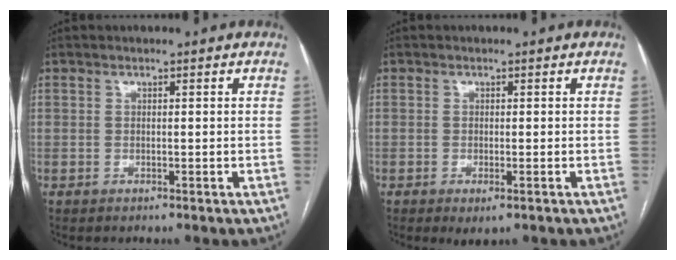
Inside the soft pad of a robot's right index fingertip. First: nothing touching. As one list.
[{"total": 2.1, "force": [-1.0, 0.6, 1.8], "torque": [-0.025, -0.004, -0.011]}]